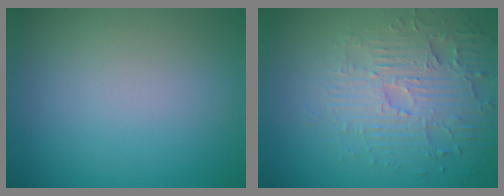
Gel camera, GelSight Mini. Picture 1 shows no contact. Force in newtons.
{"total": 4.4, "press": 4.0, "slide": 1.7}